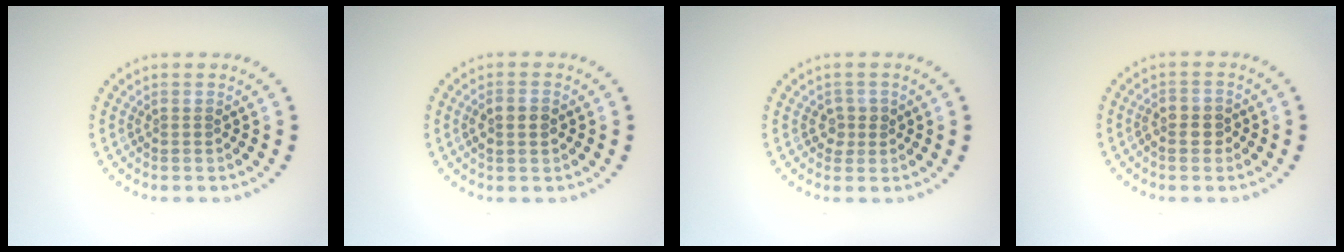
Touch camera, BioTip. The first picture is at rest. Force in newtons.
{"total": 1.9, "press": 1.9, "slide": 0.1}
{"total": 1.2, "press": 1.1, "slide": 0.4}
{"total": 1.6, "press": 1.6, "slide": 0.5}